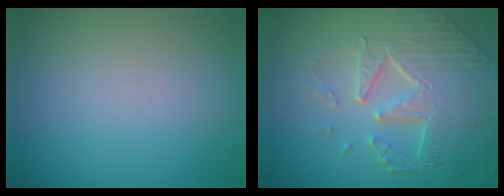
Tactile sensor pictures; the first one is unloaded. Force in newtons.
{"total": 8.1, "press": 6.0, "slide": 5.5}